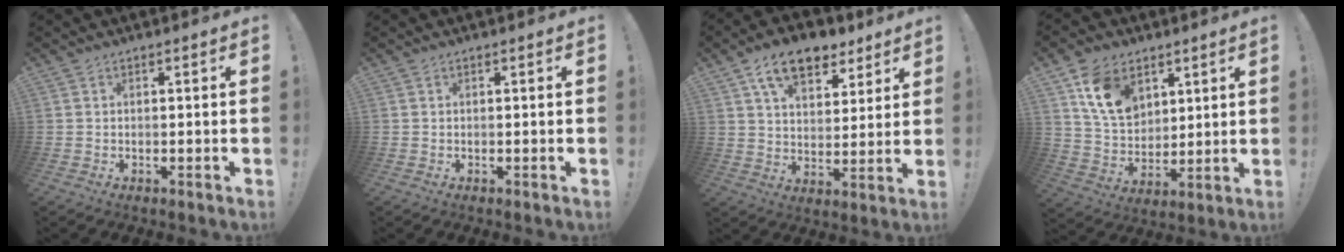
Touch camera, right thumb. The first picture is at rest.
{"total": 0.0}
{"total": 13.6, "force": [8.6, 7.6, 7.3], "torque": [-0.115, -0.039, 0.157]}
{"total": 14.7, "force": [7.5, 10.1, 7.5], "torque": [-0.130, -0.025, 0.150]}